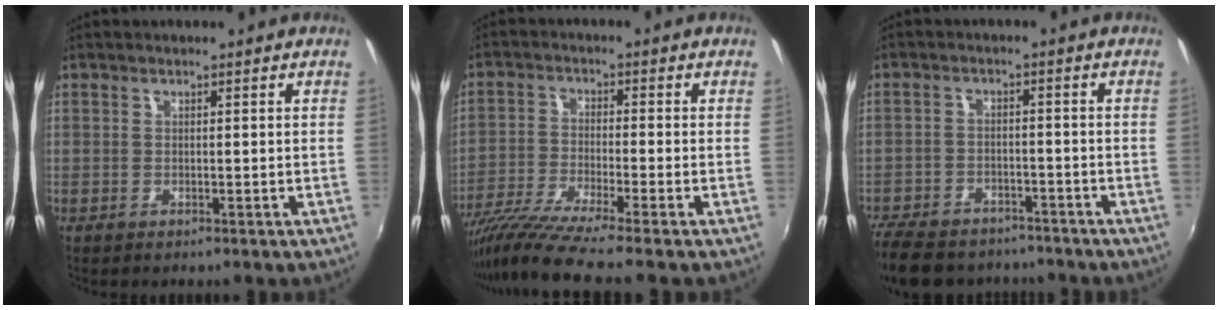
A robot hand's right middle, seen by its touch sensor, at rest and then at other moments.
{"total": 10.5, "force": [-8.7, -1.2, 5.8], "torque": [-0.120, -0.035, -0.160]}
{"total": 16.6, "force": [-13.4, 7.6, 6.4], "torque": [-0.170, -0.005, -0.204]}